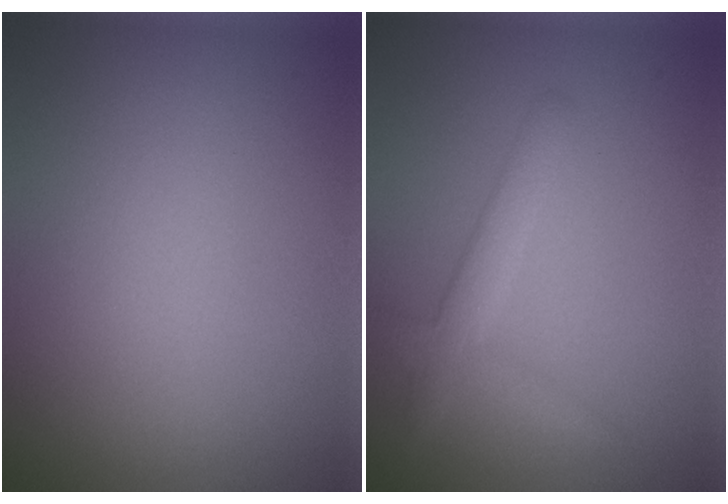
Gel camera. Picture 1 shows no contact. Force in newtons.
{"total": 2.7, "press": 2.7, "slide": 0.1}